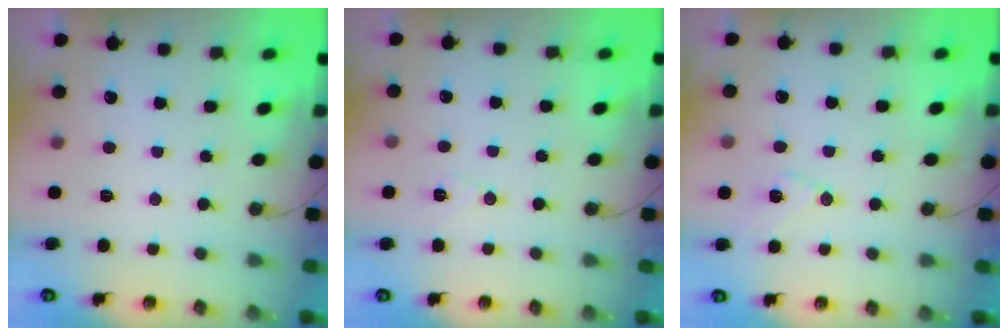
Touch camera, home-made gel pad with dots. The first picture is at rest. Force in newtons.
{"total": 6.9, "press": 5.2, "slide": 4.6}
{"total": 8.8, "press": 8.1, "slide": 3.6}